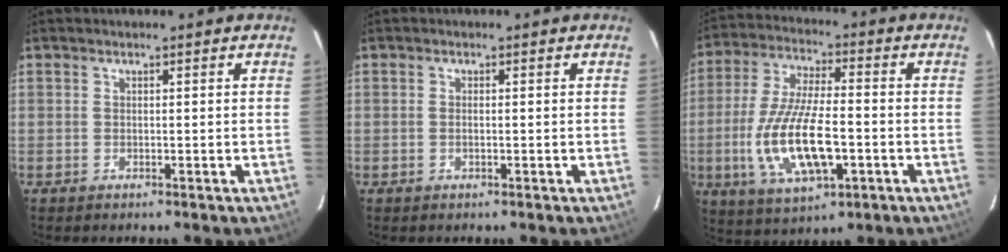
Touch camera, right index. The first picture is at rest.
{"total": 0.8, "force": [-0.1, 0.1, 0.8], "torque": [-0.017, 0.001, -0.003]}
{"total": 16.3, "force": [-4.0, 5.9, 14.7], "torque": [-0.306, -0.012, -0.067]}